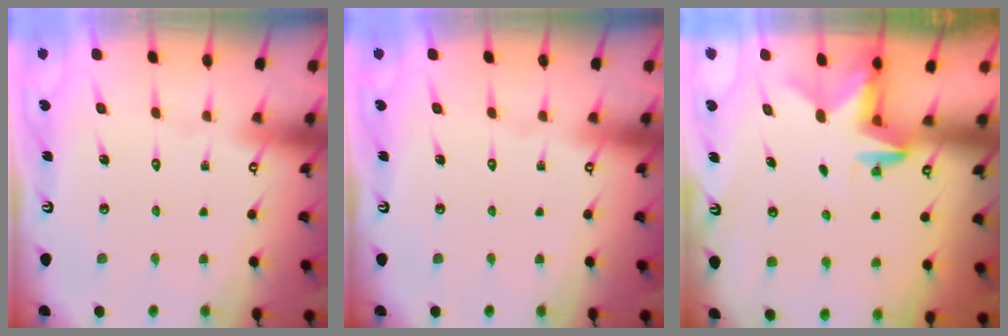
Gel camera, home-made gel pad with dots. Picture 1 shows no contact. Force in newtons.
{"total": 0.0}
{"total": 2.7, "press": 2.7, "slide": 0.5}